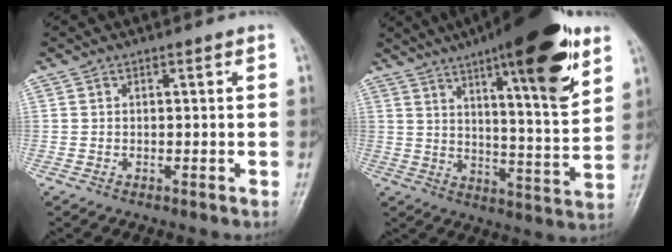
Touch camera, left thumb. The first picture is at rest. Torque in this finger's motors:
{"motor_torque": [3.35, 1.66, 1.83, -0.94, 0.47]}